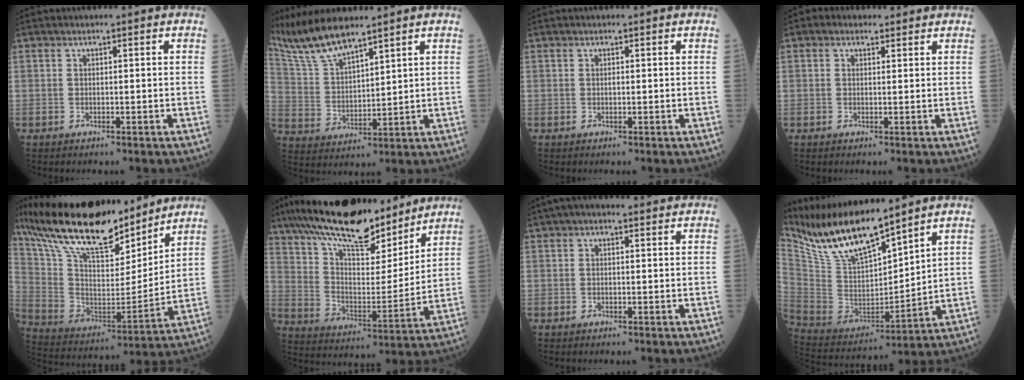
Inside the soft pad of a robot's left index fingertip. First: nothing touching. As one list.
[{"total": 9.1, "force": [7.9, 0.7, 4.3], "torque": [-0.104, 0.005, 0.164]}, {"total": 0.6, "force": [-0.6, 0.2, 0.1], "torque": [-0.003, -0.003, -0.014]}, {"total": 1.7, "force": [0.7, 1.4, 0.6], "torque": [-0.014, 0.016, 0.006]}, {"total": 23.0, "force": [18.2, 6.3, 12.6], "torque": [-0.234, 0.013, 0.318]}, {"total": 19.8, "force": [16.2, 5.4, 10.0], "torque": [-0.178, 0.011, 0.271]}, {"total": 2.5, "force": [1.4, 1.3, 1.7], "torque": [-0.028, 0.026, 0.016]}, {"total": 15.1, "force": [12.8, 2.0, 7.7], "torque": [-0.160, -0.005, 0.254]}]